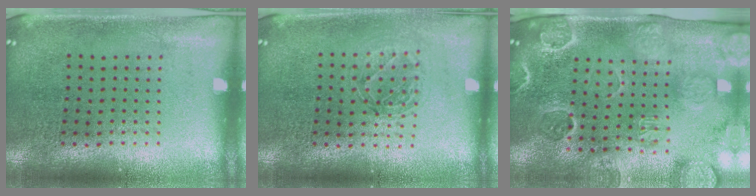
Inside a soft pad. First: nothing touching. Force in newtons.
{"total": 1.2, "press": 1.1, "slide": 0.6}
{"total": 3.2, "press": 3.2, "slide": 0.5}